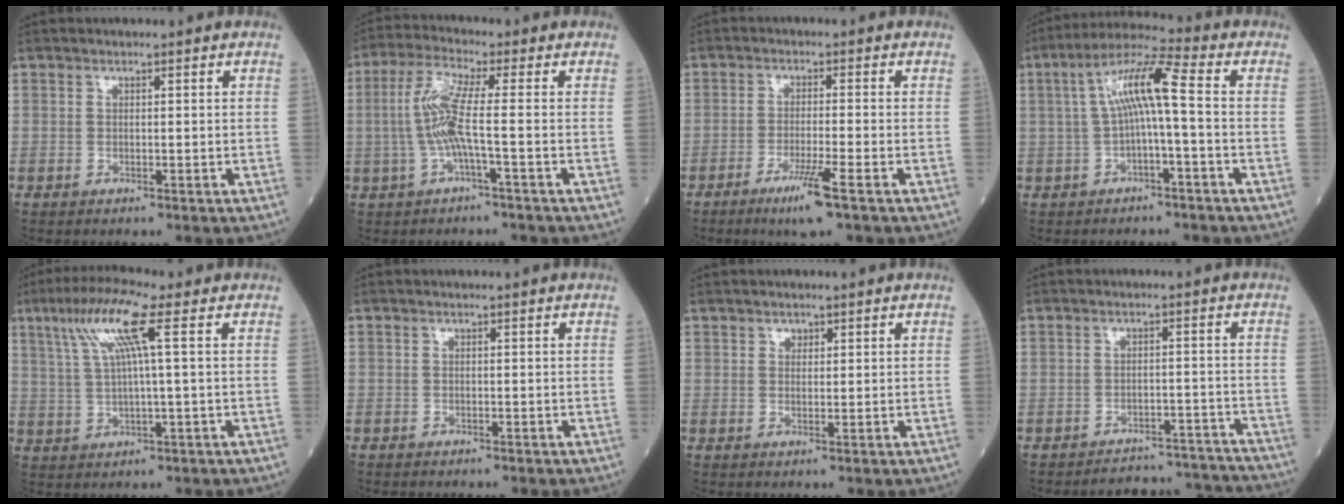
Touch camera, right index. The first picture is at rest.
{"total": 6.8, "force": [-0.9, 0.0, 6.7], "torque": [-0.152, 0.011, -0.019]}
{"total": 5.9, "force": [-3.5, -0.5, 4.7], "torque": [-0.090, -0.015, -0.066]}
{"total": 8.8, "force": [0.1, 0.6, 8.8], "torque": [-0.167, 0.033, 0.001]}
{"total": 8.8, "force": [3.3, -0.2, 8.2], "torque": [-0.167, 0.020, 0.066]}
{"total": 1.0, "force": [-0.8, 0.6, 0.2], "torque": [-0.011, 0.000, -0.014]}
{"total": 1.2, "force": [0.6, 0.9, 0.5], "torque": [-0.007, -0.001, 0.009]}
{"total": 11.4, "force": [-11.2, 1.7, 0.0], "torque": [0.015, 0.022, -0.138]}